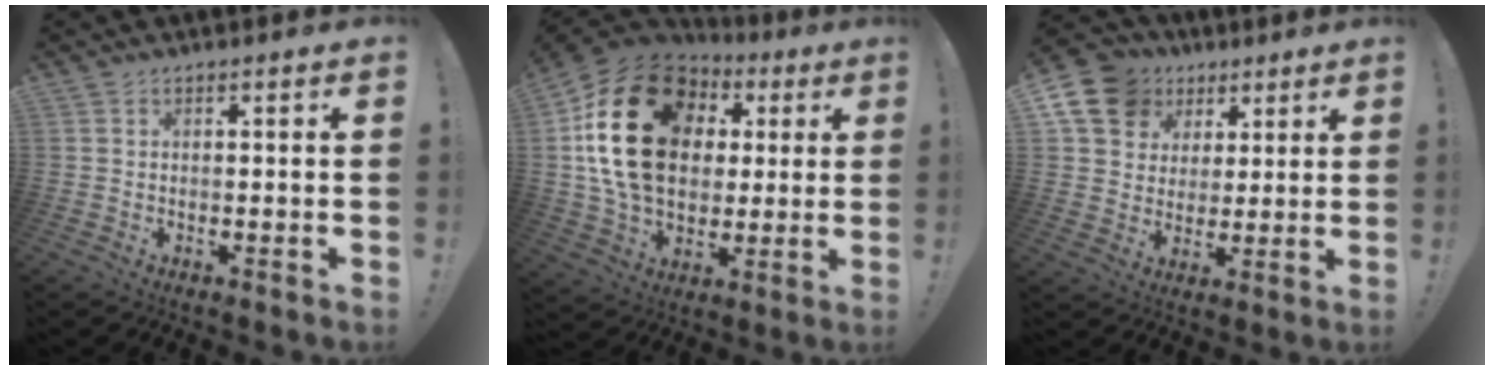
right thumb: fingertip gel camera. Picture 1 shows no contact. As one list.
[{"total": 26.3, "force": [5.6, 19.0, 17.3], "torque": [-0.299, -0.001, 0.120]}, {"total": 14.3, "force": [6.4, 11.5, 5.7], "torque": [-0.094, -0.029, 0.130]}]